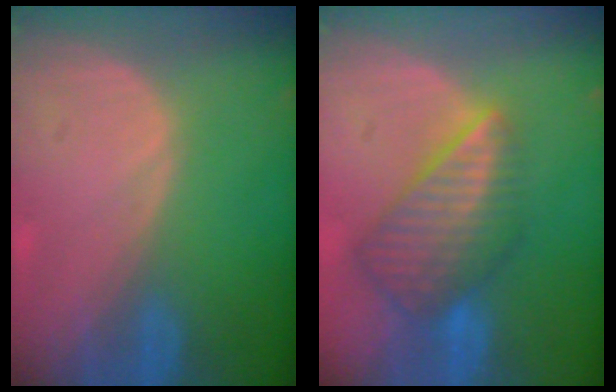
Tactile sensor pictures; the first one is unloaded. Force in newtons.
{"total": 8.8, "press": 7.7, "slide": 4.4}